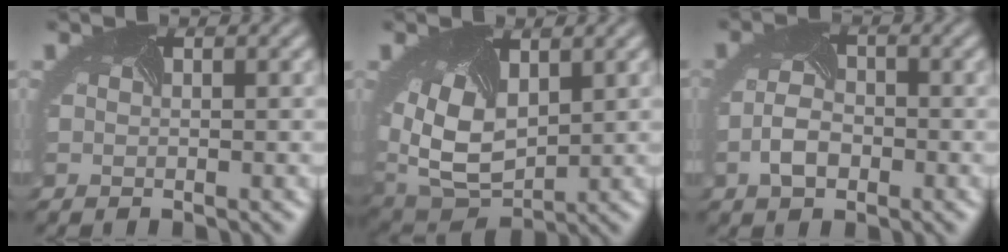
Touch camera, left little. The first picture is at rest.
{"total": 8.8, "force": [1.5, 5.7, 6.5], "torque": [-0.151, -0.017, 0.038]}
{"total": 2.9, "force": [-1.2, 1.8, 2.0], "torque": [-0.048, -0.004, -0.024]}